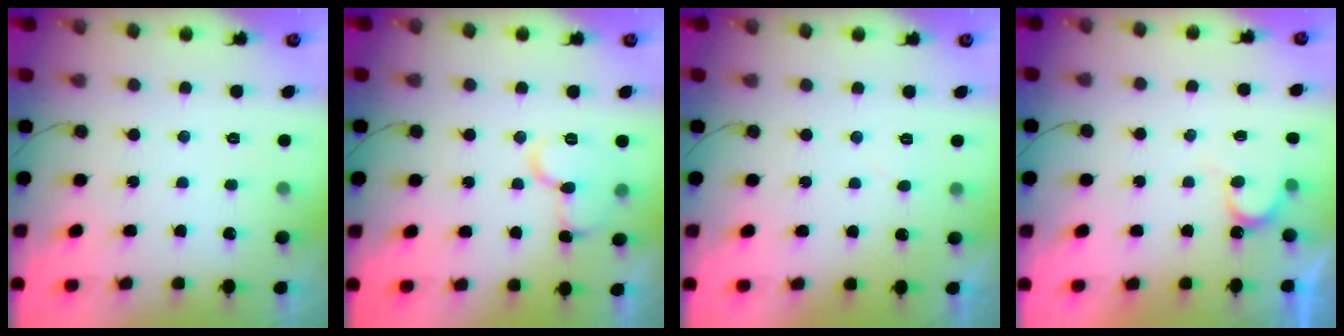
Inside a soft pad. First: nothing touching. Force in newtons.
{"total": 9.6, "press": 9.5, "slide": 1.2}
{"total": 2.4, "press": 2.4, "slide": 0.2}
{"total": 4.5, "press": 4.4, "slide": 0.4}